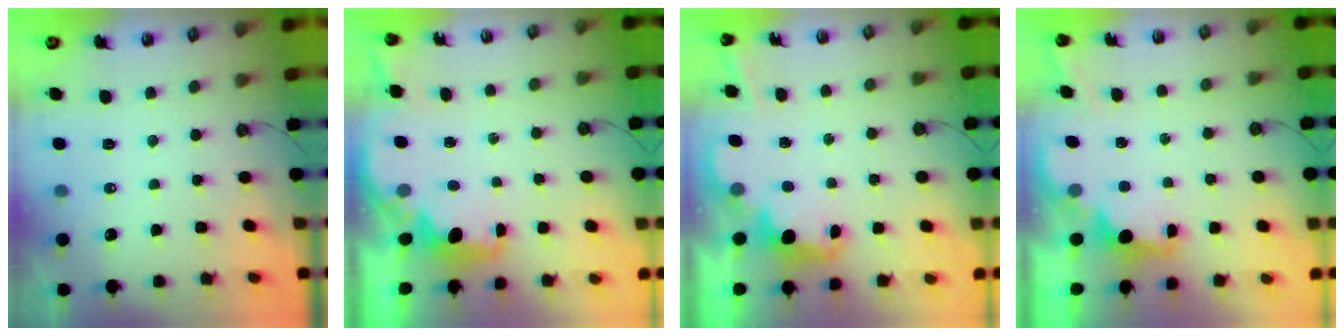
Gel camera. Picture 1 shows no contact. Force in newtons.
{"total": 2.2, "press": 2.0, "slide": 0.8}
{"total": 2.3, "press": 2.3, "slide": 0.5}
{"total": 1.9, "press": 1.7, "slide": 0.8}